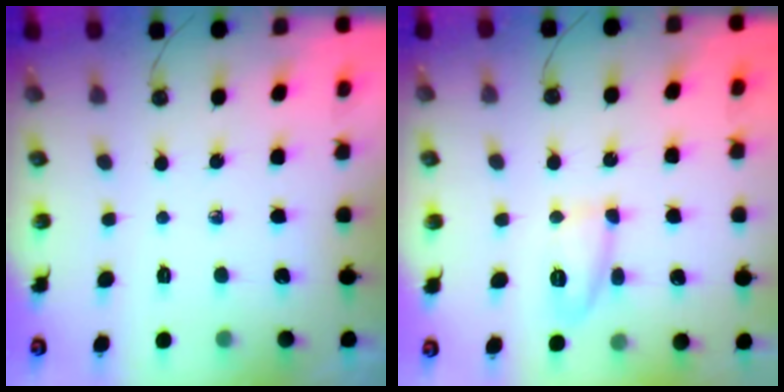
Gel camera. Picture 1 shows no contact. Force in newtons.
{"total": 9.8, "press": 9.6, "slide": 2.1}